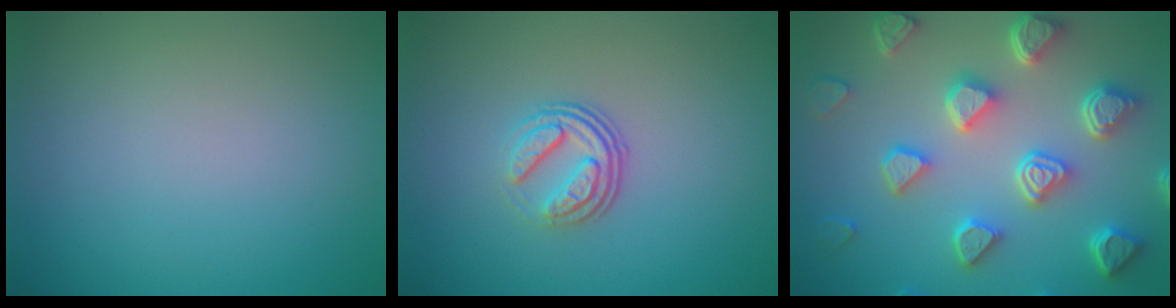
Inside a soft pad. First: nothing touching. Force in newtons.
{"total": 3.6, "press": 2.5, "slide": 2.7}
{"total": 7.1, "press": 5.7, "slide": 4.2}